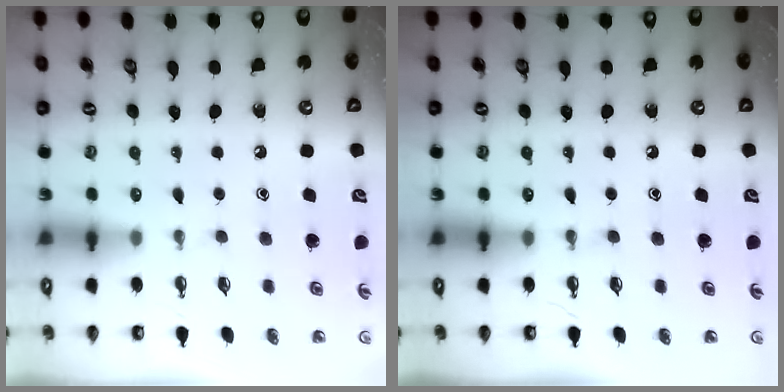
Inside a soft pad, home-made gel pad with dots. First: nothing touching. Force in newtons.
{"total": 0.0}